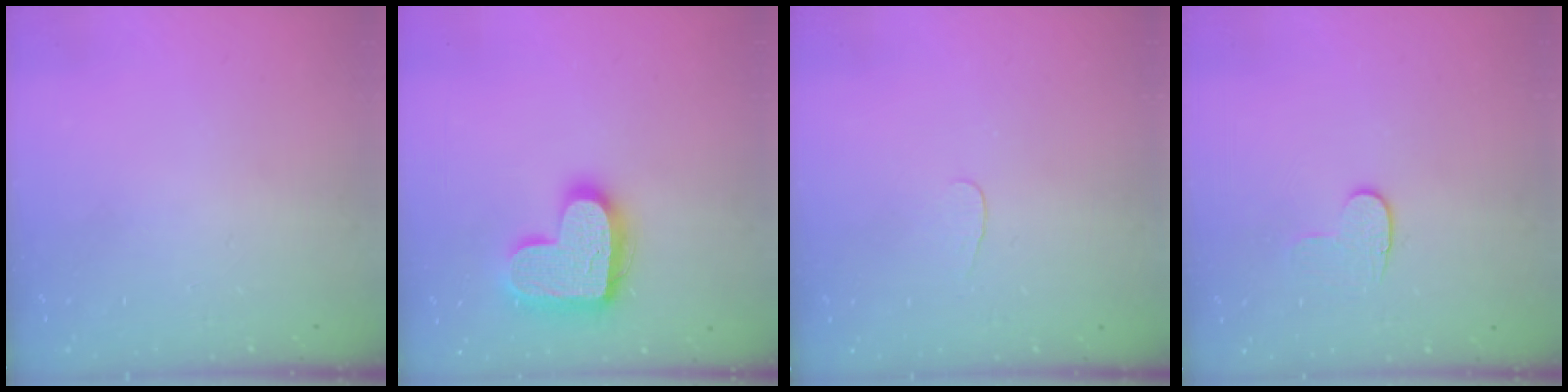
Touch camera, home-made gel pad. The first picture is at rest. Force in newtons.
{"total": 17.3, "press": 17.3, "slide": 1.1}
{"total": 2.8, "press": 2.7, "slide": 0.3}
{"total": 6.8, "press": 6.8, "slide": 0.6}